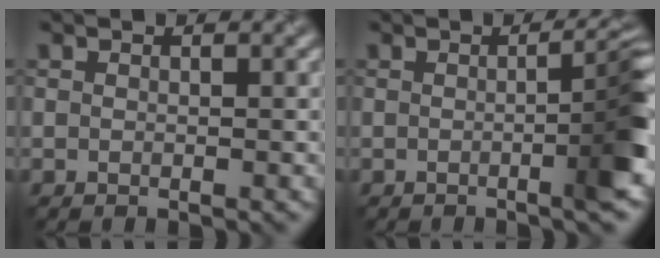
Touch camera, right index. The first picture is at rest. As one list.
[{"total": 5.4, "force": [-0.5, 1.0, 5.3], "torque": [-0.062, 0.010, -0.007]}]